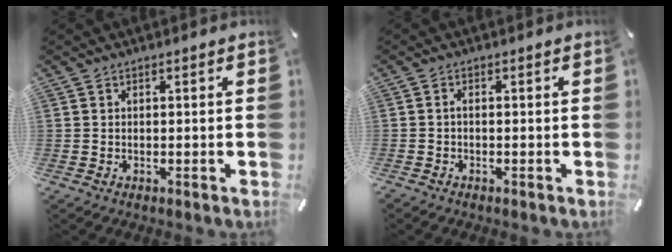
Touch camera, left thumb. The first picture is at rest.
{"total": 1.2, "force": [-0.5, 0.4, 1.0], "torque": [-0.020, 0.000, -0.010]}